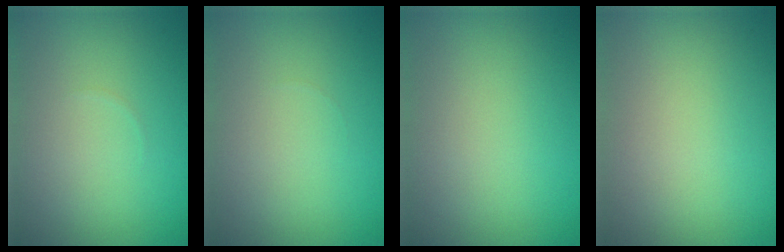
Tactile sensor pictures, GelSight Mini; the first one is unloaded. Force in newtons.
{"total": 0.0}
{"total": 0.0}
{"total": 0.0}